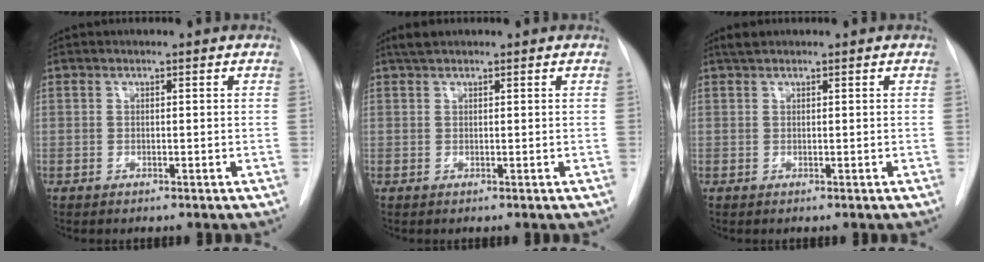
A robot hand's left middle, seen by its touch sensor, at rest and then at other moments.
{"total": 1.7, "force": [1.4, 0.5, 0.8], "torque": [-0.018, 0.012, 0.027]}
{"total": 1.2, "force": [1.0, 0.3, 0.5], "torque": [-0.012, 0.010, 0.020]}